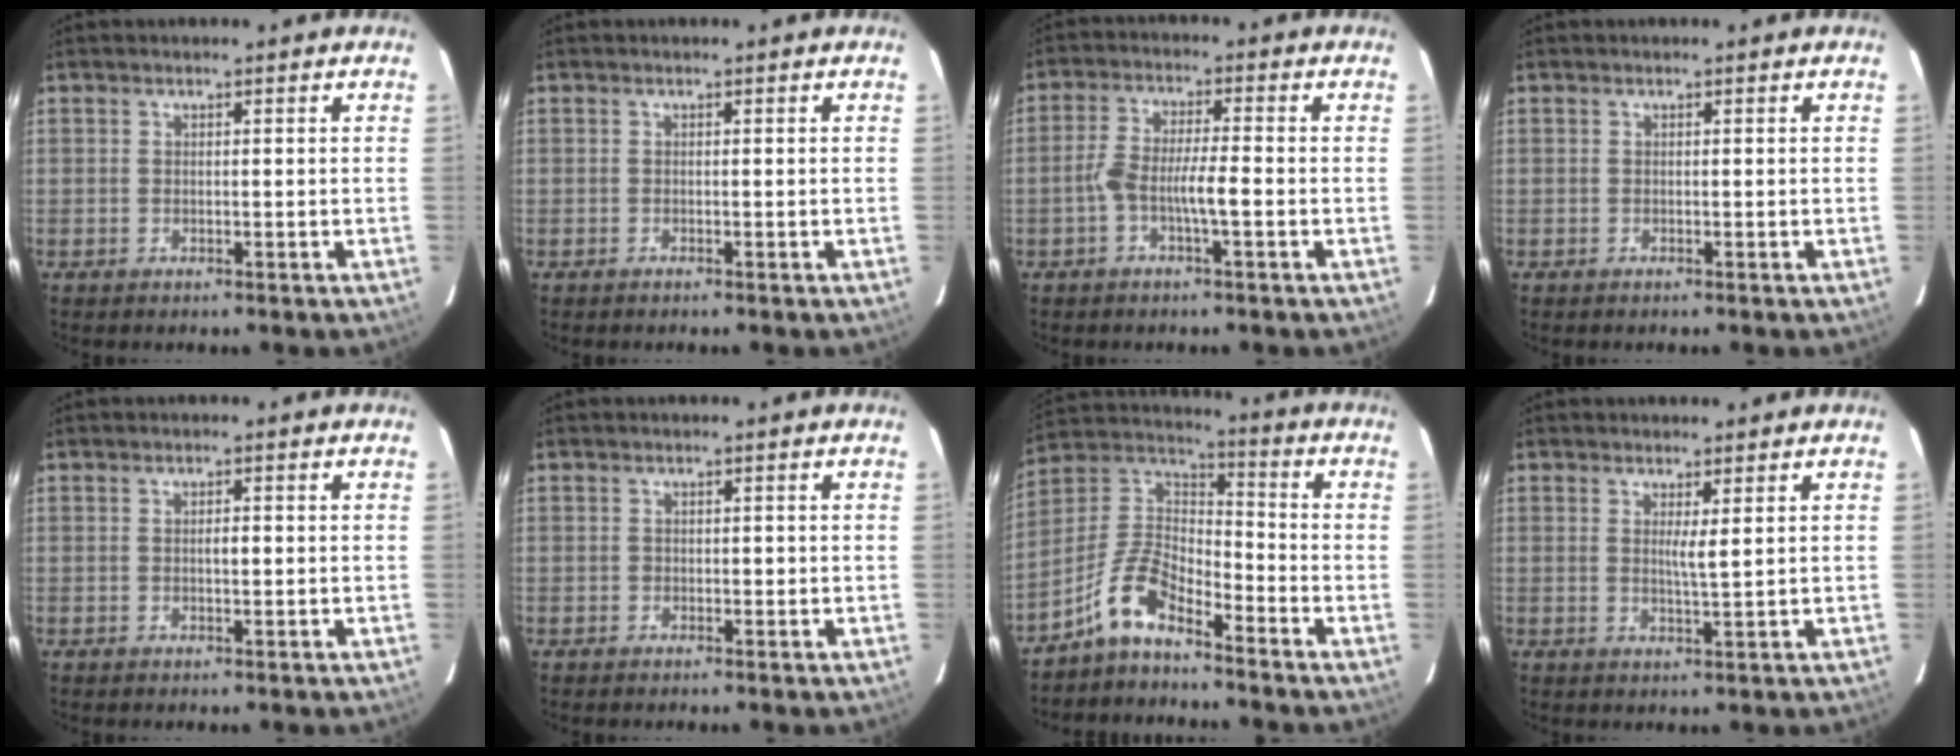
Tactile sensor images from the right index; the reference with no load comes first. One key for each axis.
{"total": 0.0}
{"total": 5.8, "fx": -1.8, "fy": 0.7, "fz": 5.5, "tx": -0.108, "ty": 0.014, "tz": -0.034}
{"total": 0.0}
{"total": 1.2, "fx": 0.0, "fy": 0.3, "fz": 1.1, "tx": -0.020, "ty": 0.002, "tz": -0.001}
{"total": 0.8, "fx": -0.1, "fy": 0.6, "fz": 0.5, "tx": -0.006, "ty": 0.003, "tz": -0.003}
{"total": 8.5, "fx": -6.3, "fy": 2.8, "fz": 4.9, "tx": -0.116, "ty": 0.027, "tz": -0.127}
{"total": 1.9, "fx": 0.7, "fy": -0.2, "fz": 1.8, "tx": -0.035, "ty": -0.007, "tz": 0.015}